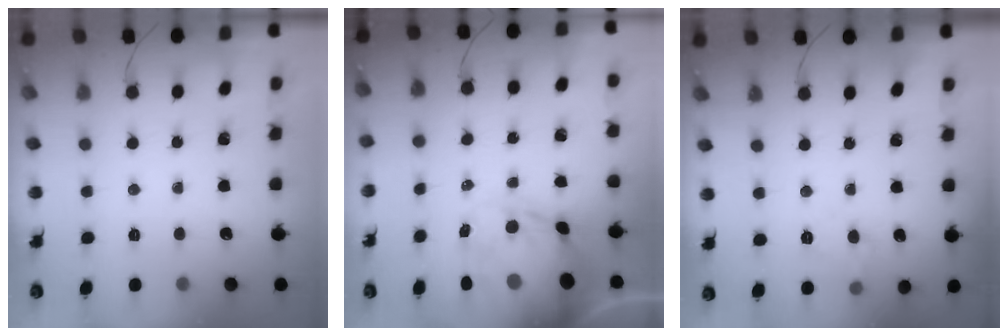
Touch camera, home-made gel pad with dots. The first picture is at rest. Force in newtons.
{"total": 13.9, "press": 13.4, "slide": 3.8}
{"total": 4.9, "press": 4.8, "slide": 1.3}